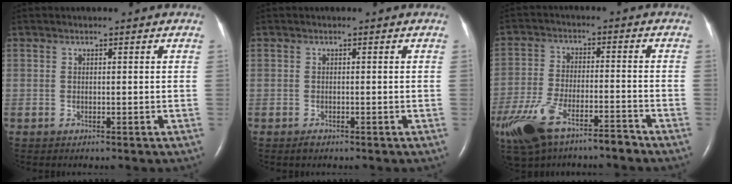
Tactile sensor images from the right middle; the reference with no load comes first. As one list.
[{"total": 0.8, "force": [-0.6, 0.3, 0.4], "torque": [-0.011, -0.002, -0.008]}, {"total": 13.9, "force": [-10.0, 4.6, 8.6], "torque": [-0.181, -0.012, -0.181]}]